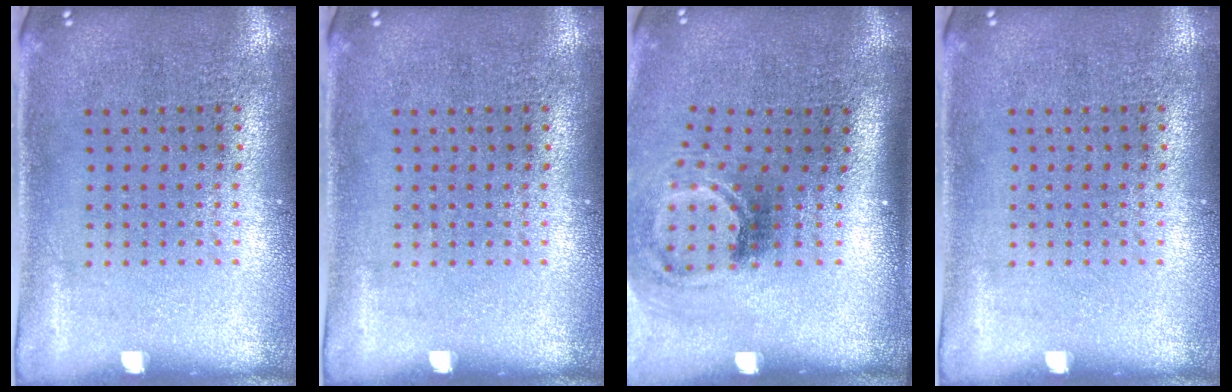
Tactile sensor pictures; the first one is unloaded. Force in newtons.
{"total": 0.0}
{"total": 2.1, "press": 1.3, "slide": 1.6}
{"total": 0.0}